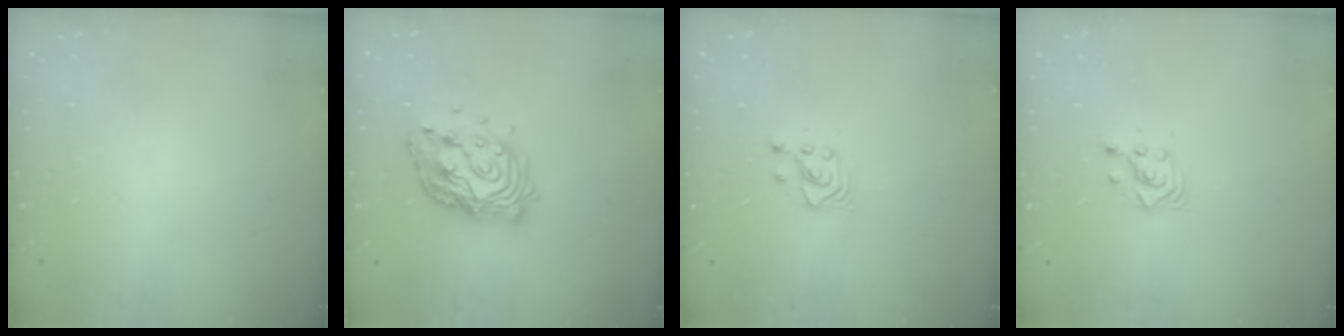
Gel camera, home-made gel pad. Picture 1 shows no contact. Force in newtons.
{"total": 18.0, "press": 17.9, "slide": 1.6}
{"total": 3.4, "press": 3.4, "slide": 0.4}
{"total": 2.8, "press": 2.8, "slide": 0.2}